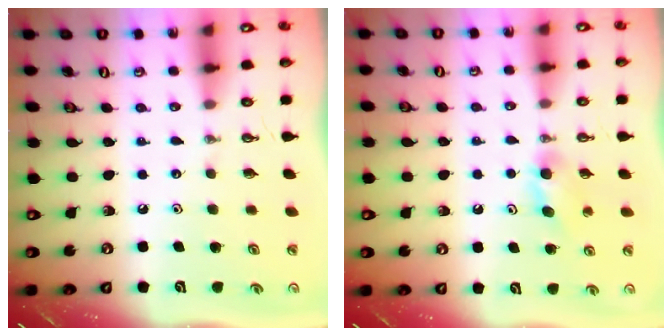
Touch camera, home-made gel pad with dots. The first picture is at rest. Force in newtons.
{"total": 7.1, "press": 3.4, "slide": 6.3}